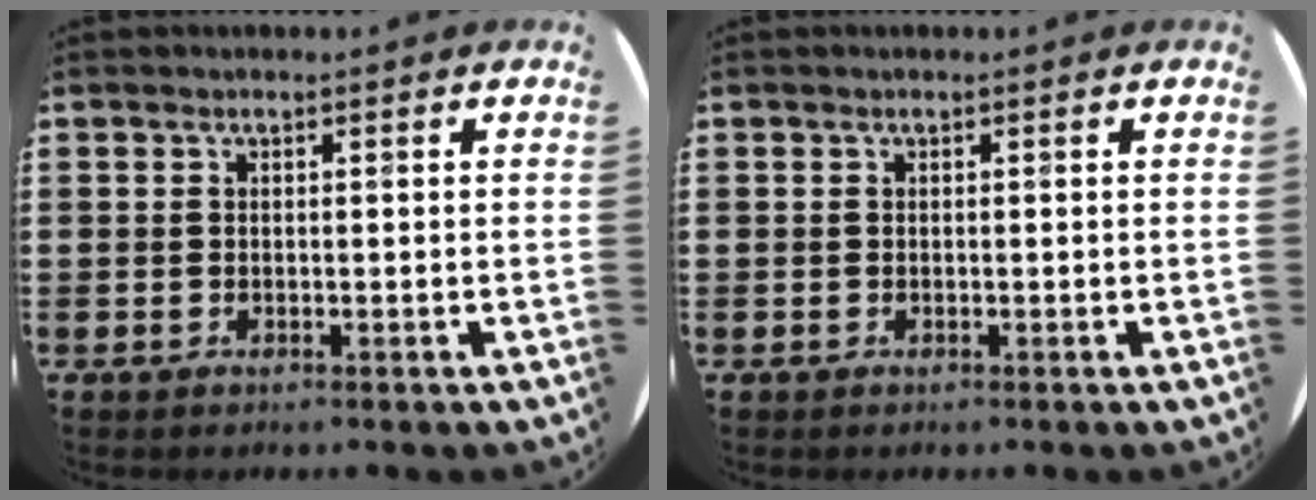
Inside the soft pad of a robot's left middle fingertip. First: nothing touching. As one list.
[{"total": 0.0}]